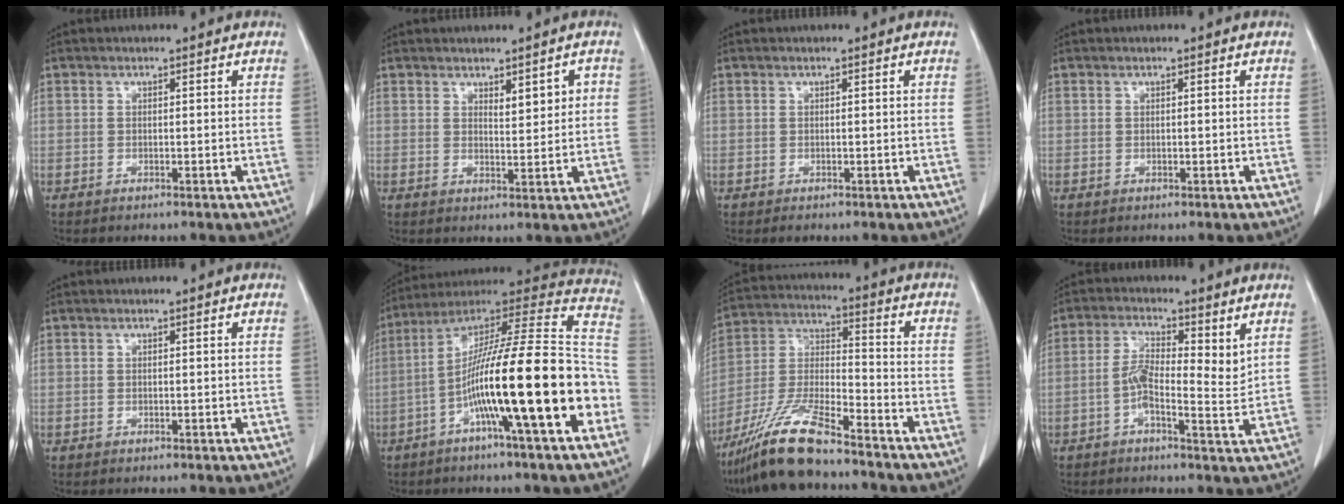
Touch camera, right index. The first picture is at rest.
{"total": 3.4, "force": [1.3, 1.3, 2.8], "torque": [-0.041, 0.002, 0.025]}
{"total": 0.7, "force": [-0.5, 0.5, 0.2], "torque": [-0.004, 0.003, -0.005]}
{"total": 0.0}
{"total": 0.0}
{"total": 24.0, "force": [-7.3, 0.6, 22.8], "torque": [-0.331, 0.005, -0.126]}
{"total": 13.9, "force": [-10.8, 1.7, 8.6], "torque": [-0.183, -0.016, -0.199]}
{"total": 5.9, "force": [1.0, 2.0, 5.5], "torque": [-0.100, 0.017, 0.011]}